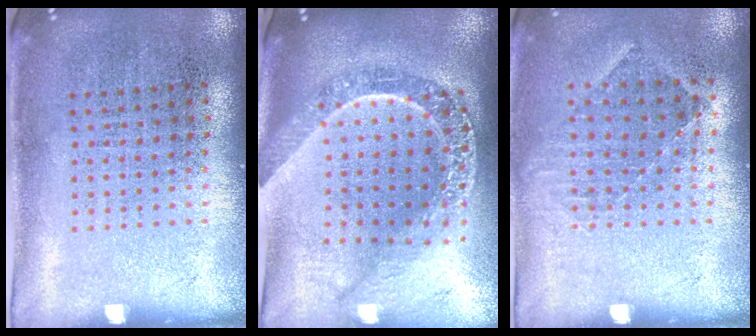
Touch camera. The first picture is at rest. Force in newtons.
{"total": 2.5, "press": 2.1, "slide": 1.4}
{"total": 0.9, "press": 0.8, "slide": 0.3}